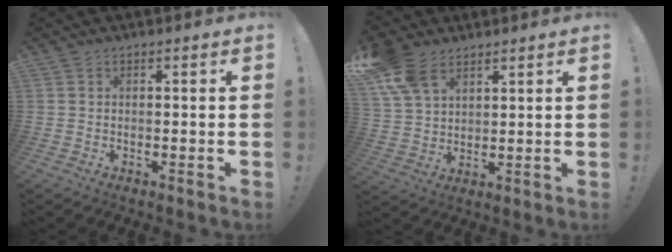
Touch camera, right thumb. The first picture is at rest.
{"total": 11.4, "force": [7.0, 6.9, 5.8], "torque": [-0.121, -0.026, 0.140]}